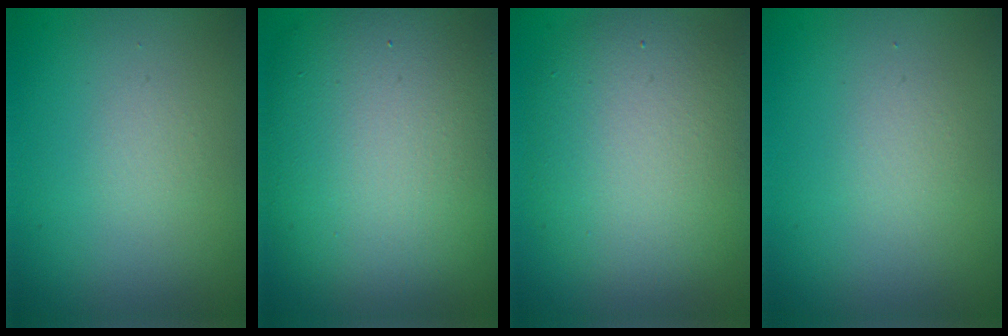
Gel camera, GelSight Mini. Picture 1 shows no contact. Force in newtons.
{"total": 12.8, "press": 12.7, "slide": 0.9}
{"total": 7.9, "press": 7.9, "slide": 0.8}
{"total": 1.1, "press": 1.1, "slide": 0.0}